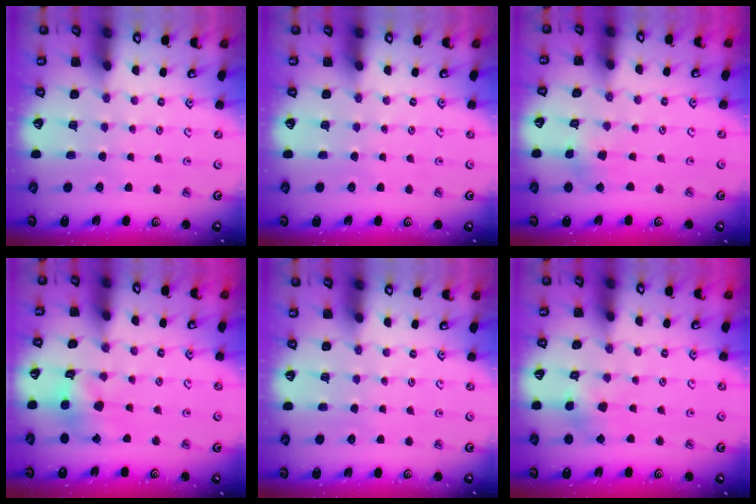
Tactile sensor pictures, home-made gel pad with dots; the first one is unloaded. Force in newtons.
{"total": 0.0}
{"total": 1.5, "press": 1.5, "slide": 0.0}
{"total": 10.0, "press": 9.9, "slide": 1.0}
{"total": 0.0}
{"total": 6.1, "press": 6.1, "slide": 0.5}